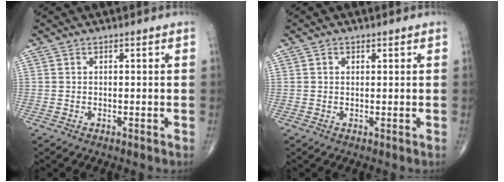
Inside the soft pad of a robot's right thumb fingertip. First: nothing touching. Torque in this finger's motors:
{"motor_torque": [0.16, -0.11, 0.07, 0.10, -0.02]}